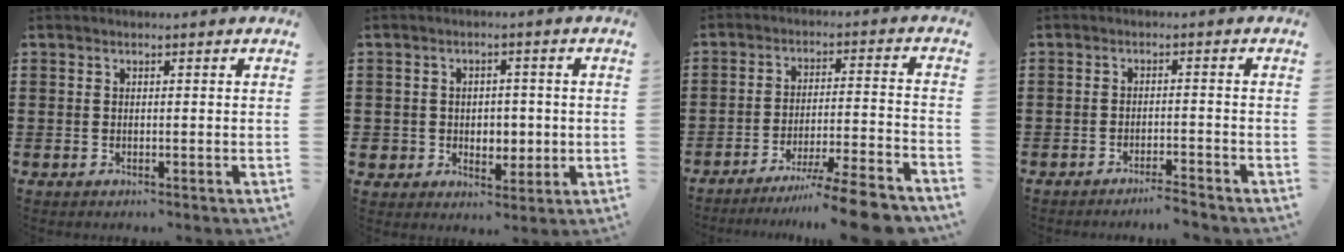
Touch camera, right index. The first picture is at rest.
{"total": 3.7, "force": [-0.2, 3.5, 1.2], "torque": [-0.031, 0.009, -0.011]}
{"total": 9.5, "force": [-8.2, 0.1, 4.8], "torque": [-0.064, 0.015, -0.156]}
{"total": 2.5, "force": [-2.4, -0.3, 0.6], "torque": [-0.014, 0.000, -0.049]}